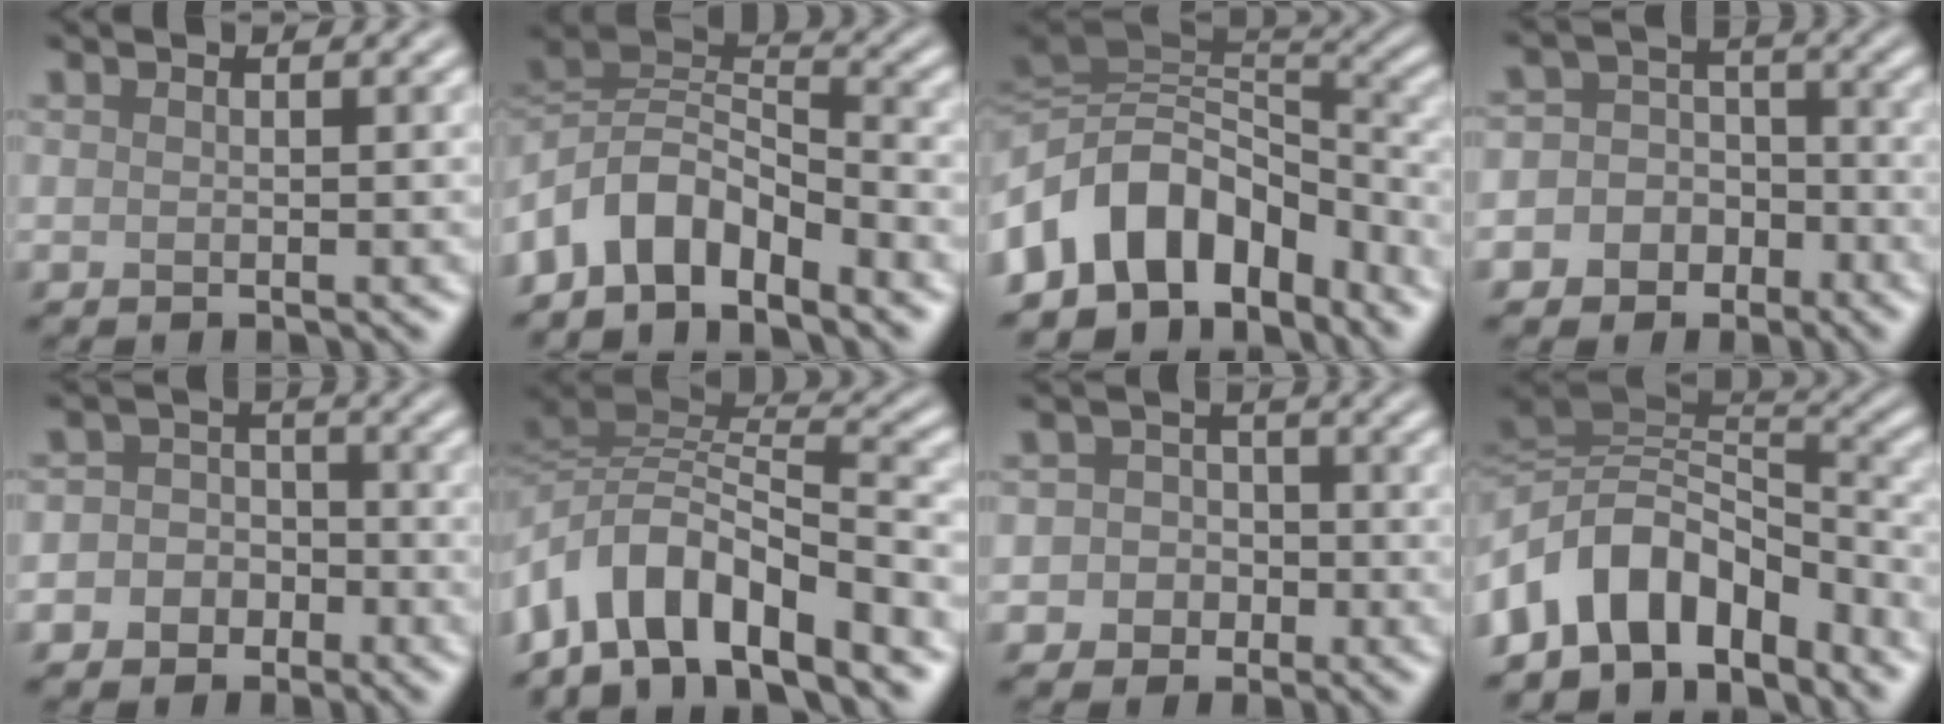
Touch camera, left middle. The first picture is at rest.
{"total": 7.3, "force": [-4.2, 3.7, 4.6], "torque": [-0.075, 0.008, -0.091]}
{"total": 11.4, "force": [-4.4, 8.3, 6.5], "torque": [-0.123, 0.017, -0.083]}
{"total": 7.2, "force": [-3.5, 6.1, 1.3], "torque": [-0.013, 0.007, -0.076]}
{"total": 4.9, "force": [-2.1, 4.3, 1.3], "torque": [0.006, 0.005, -0.054]}
{"total": 9.4, "force": [-5.0, 3.6, 7.1], "torque": [-0.111, 0.011, -0.099]}
{"total": 4.1, "force": [-1.2, 3.8, 0.8], "torque": [0.020, 0.011, -0.040]}
{"total": 10.9, "force": [-4.8, 7.2, 6.7], "torque": [-0.118, 0.024, -0.094]}